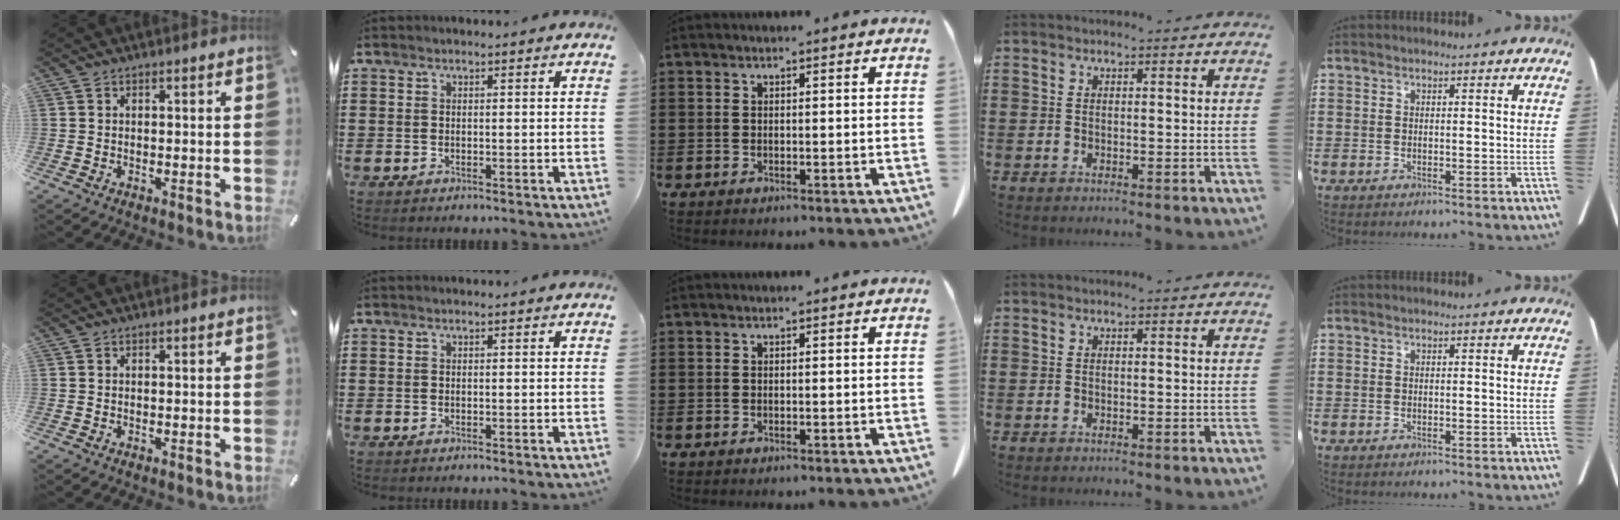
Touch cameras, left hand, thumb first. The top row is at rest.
{}